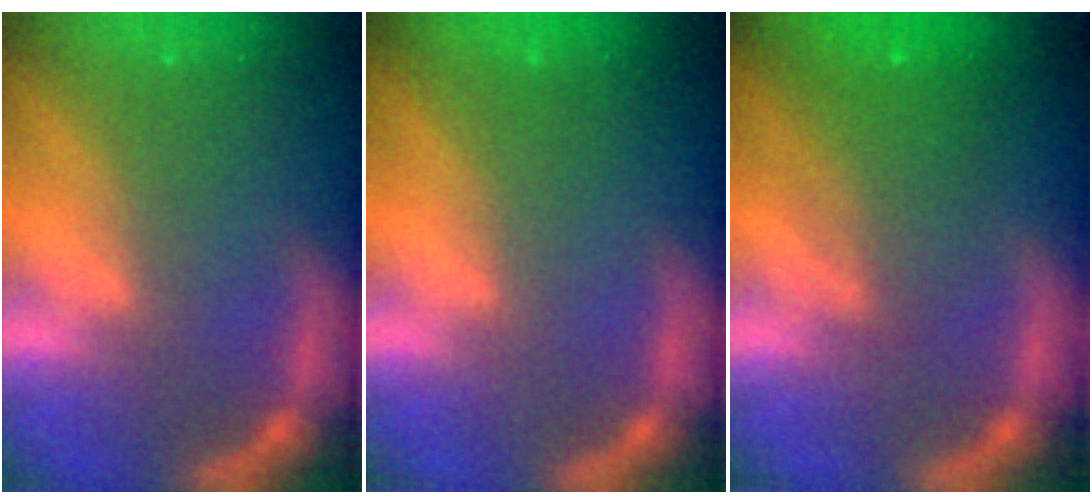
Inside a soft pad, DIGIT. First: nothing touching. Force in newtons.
{"total": 0.0}
{"total": 4.0}